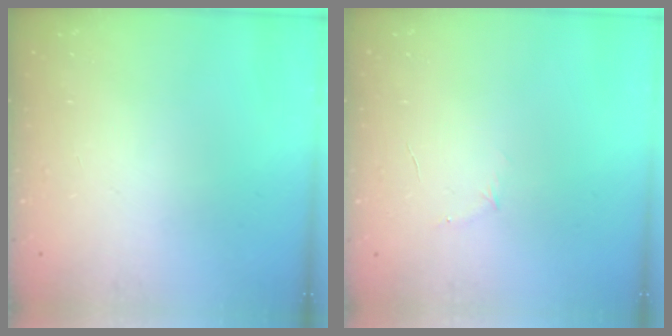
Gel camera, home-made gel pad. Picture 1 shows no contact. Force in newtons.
{"total": 3.8, "press": 3.6, "slide": 1.1}